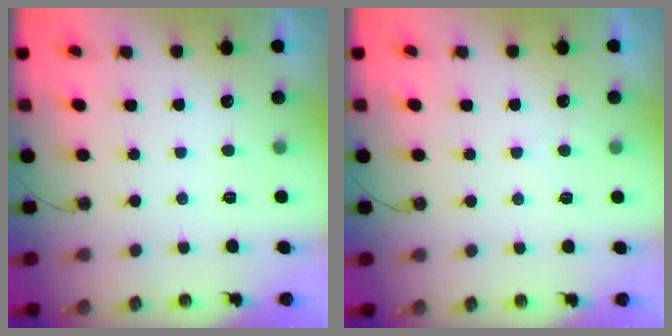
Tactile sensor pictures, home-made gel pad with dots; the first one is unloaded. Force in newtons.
{"total": 4.1, "press": 4.1, "slide": 0.4}